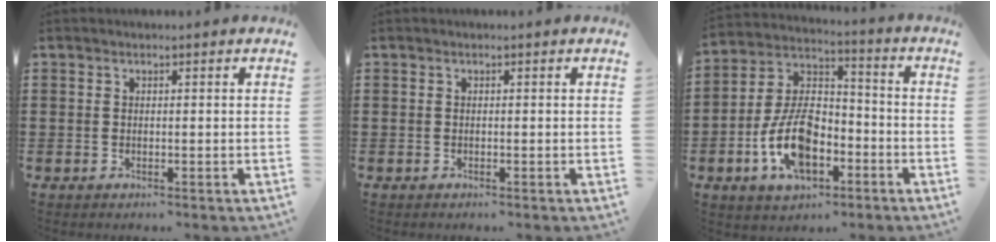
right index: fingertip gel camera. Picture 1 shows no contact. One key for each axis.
{"total": 0.0}
{"total": 11.3, "fx": -4.5, "fy": 6.2, "fz": 8.4, "tx": -0.193, "ty": 0.009, "tz": -0.085}